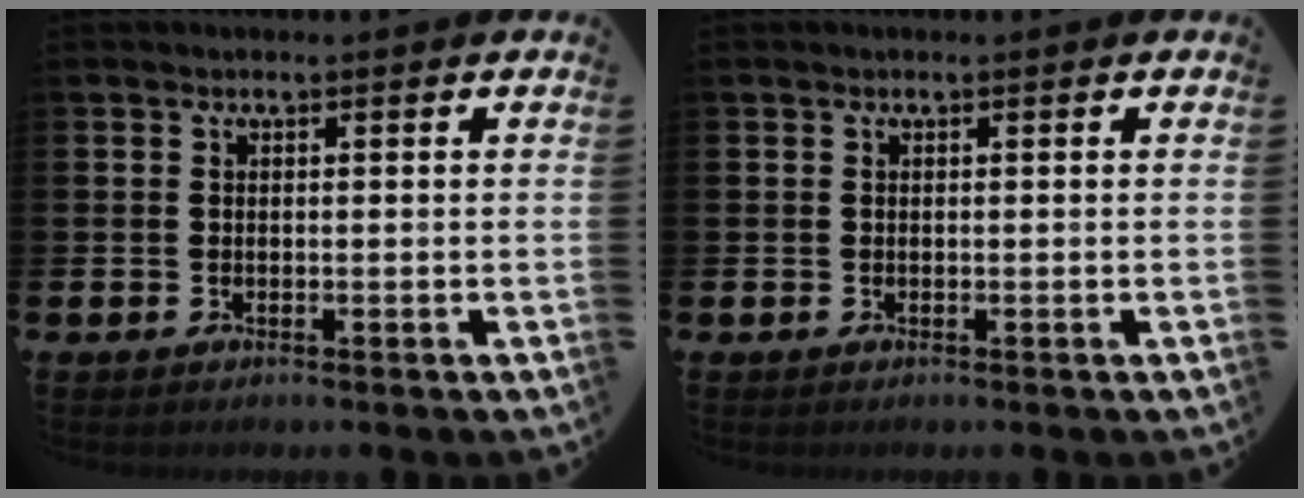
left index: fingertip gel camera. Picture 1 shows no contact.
{"total": 0.0}